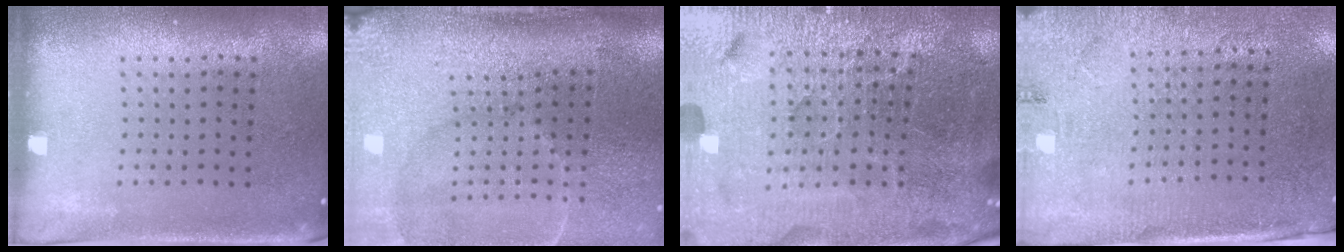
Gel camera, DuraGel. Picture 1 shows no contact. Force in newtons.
{"total": 4.7, "press": 3.9, "slide": 2.7}
{"total": 6.3, "press": 5.7, "slide": 2.7}
{"total": 2.7, "press": 2.4, "slide": 1.3}